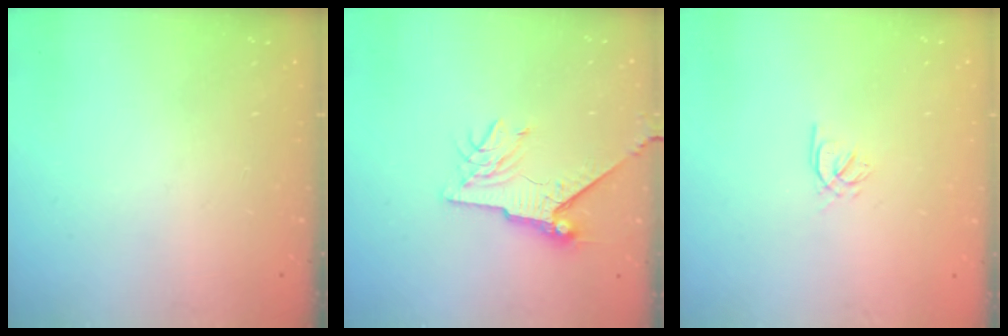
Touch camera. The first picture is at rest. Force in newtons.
{"total": 7.6, "press": 7.6, "slide": 1.0}
{"total": 2.1, "press": 2.0, "slide": 0.5}